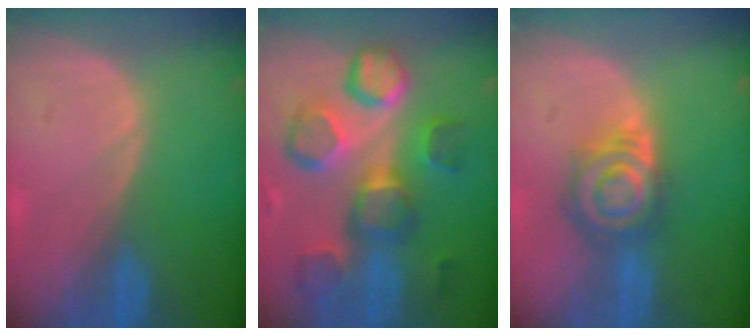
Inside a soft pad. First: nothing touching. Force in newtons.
{"total": 11.0, "press": 10.6, "slide": 2.7}
{"total": 7.2, "press": 6.7, "slide": 2.8}